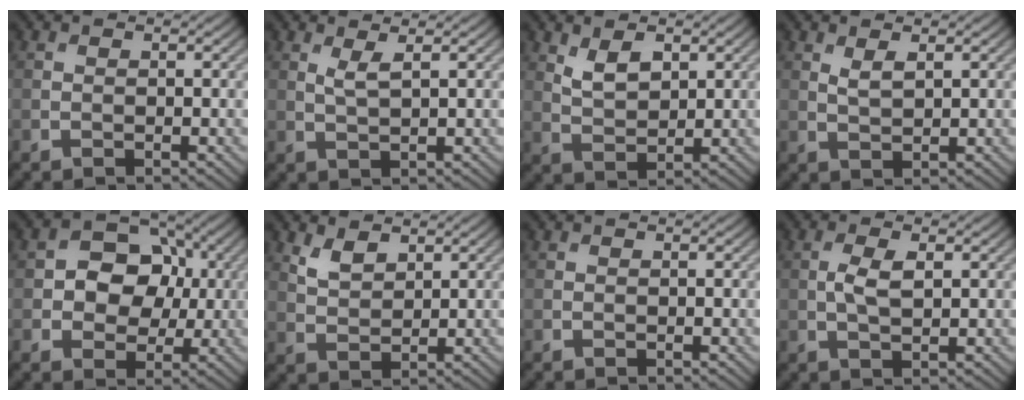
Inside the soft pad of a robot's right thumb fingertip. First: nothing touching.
{"total": 2.1, "force": [1.2, 0.3, 1.7], "torque": [-0.042, -0.001, 0.025]}
{"total": 3.9, "force": [2.0, 2.0, 2.7], "torque": [-0.060, -0.005, 0.044]}
{"total": 1.9, "force": [1.1, 0.6, 1.4], "torque": [-0.034, -0.004, 0.026]}
{"total": 8.0, "force": [0.7, 6.4, 4.8], "torque": [-0.081, 0.009, -0.005]}
{"total": 3.3, "force": [2.3, 1.5, 1.8], "torque": [-0.045, -0.006, 0.051]}
{"total": 0.0}
{"total": 3.3, "force": [0.4, 1.4, 3.0], "torque": [-0.067, 0.000, 0.009]}